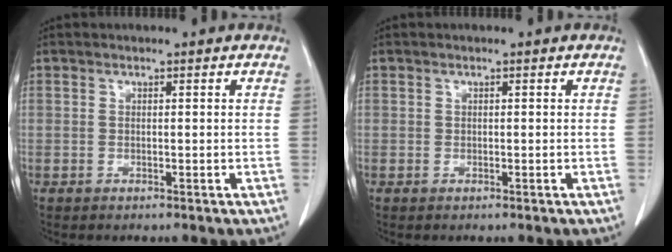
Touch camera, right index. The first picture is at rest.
{"total": 0.0}